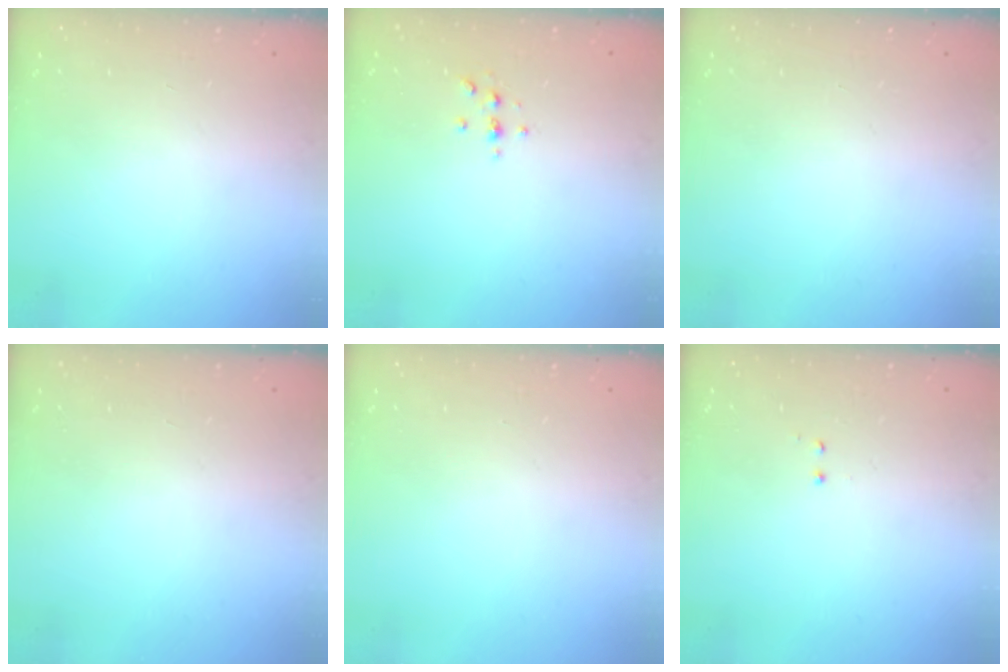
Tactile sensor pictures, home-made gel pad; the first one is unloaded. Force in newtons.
{"total": 2.4, "press": 2.4, "slide": 0.3}
{"total": 0.0}
{"total": 0.0}
{"total": 0.0}
{"total": 0.5, "press": 0.5, "slide": 0.3}